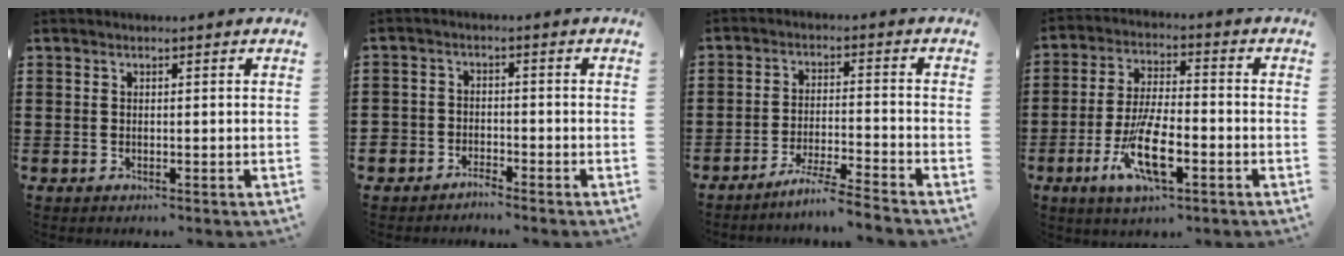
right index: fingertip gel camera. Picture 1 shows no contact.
{"total": 2.7, "force": [-2.6, 0.5, -0.4], "torque": [-0.003, 0.000, -0.058]}
{"total": 5.1, "force": [-4.6, -1.1, 1.9], "torque": [-0.038, -0.017, -0.088]}
{"total": 10.3, "force": [-4.0, 3.4, 8.9], "torque": [-0.186, -0.009, -0.071]}